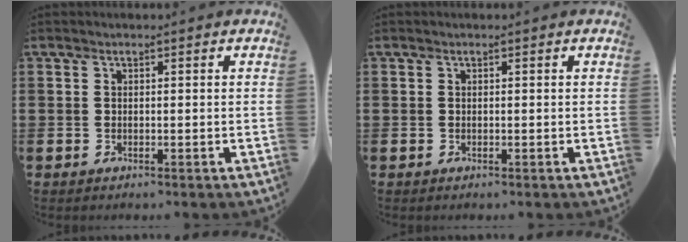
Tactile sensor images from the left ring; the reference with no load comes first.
{"total": 0.0}